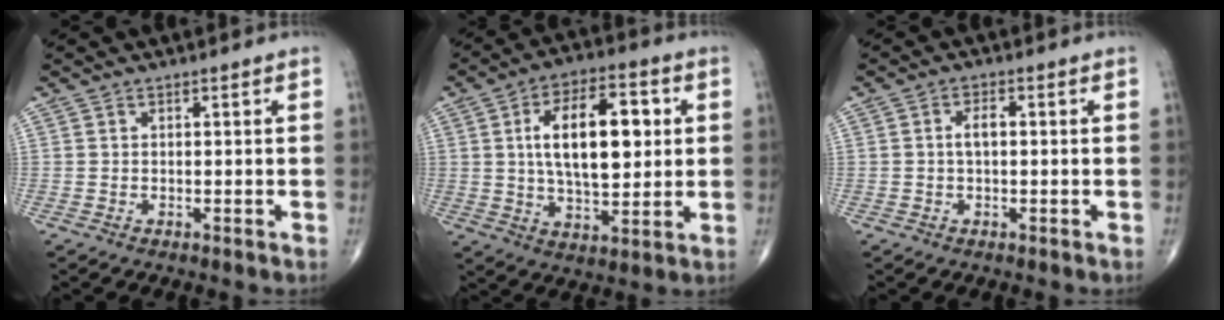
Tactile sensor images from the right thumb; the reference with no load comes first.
{"total": 16.7, "force": [2.8, 8.2, 14.3], "torque": [-0.213, 0.003, 0.045]}
{"total": 2.5, "force": [0.0, 1.3, 2.2], "torque": [-0.042, 0.009, -0.003]}